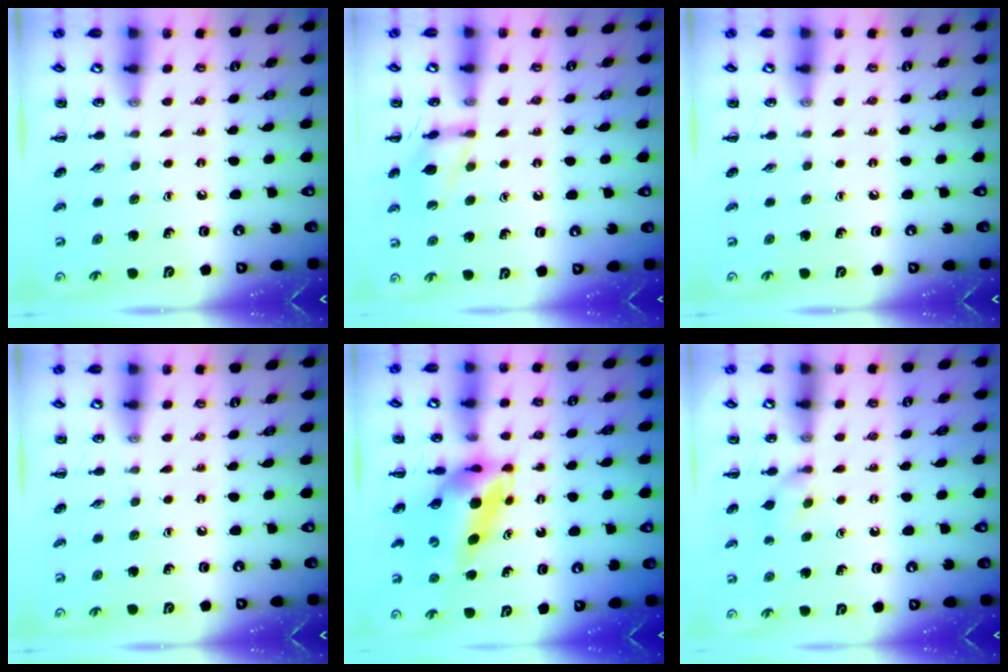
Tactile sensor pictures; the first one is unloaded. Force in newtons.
{"total": 11.9, "press": 11.9, "slide": 0.9}
{"total": 0.0}
{"total": 0.0}
{"total": 5.8, "press": 5.6, "slide": 1.5}
{"total": 3.3, "press": 3.0, "slide": 1.4}